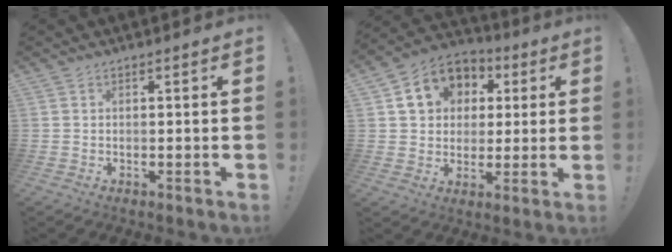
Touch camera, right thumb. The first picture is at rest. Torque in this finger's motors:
{"motor_torque": [1.11, 1.90, 0.82, 0.00, 0.01]}